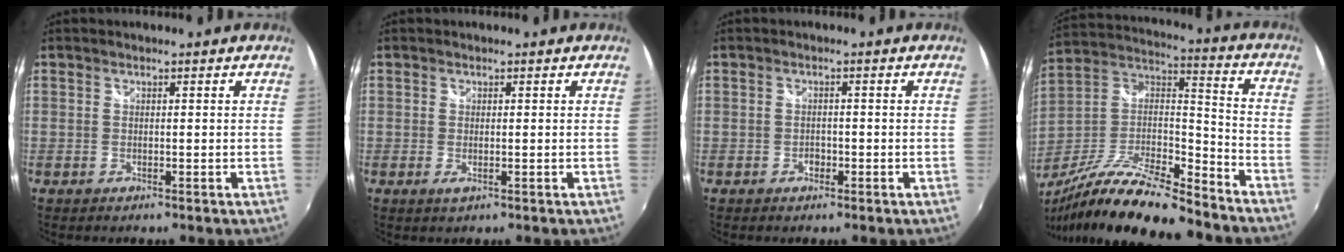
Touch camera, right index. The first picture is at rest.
{"total": 1.2, "force": [-0.2, 0.4, 1.1], "torque": [-0.022, -0.004, -0.004]}
{"total": 1.4, "force": [-0.7, 1.1, 0.5], "torque": [-0.009, 0.000, -0.010]}
{"total": 22.5, "force": [-17.4, 4.9, 13.3], "torque": [-0.256, -0.024, -0.302]}